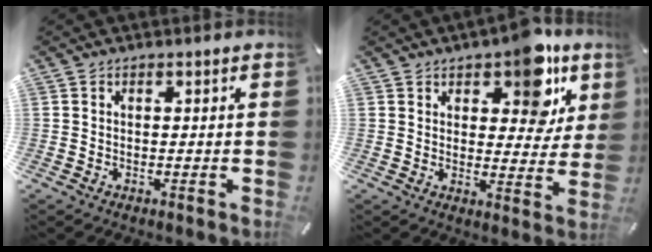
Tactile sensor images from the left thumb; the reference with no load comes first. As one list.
[{"total": 12.3, "force": [7.8, 6.3, 7.1], "torque": [-0.074, -0.052, 0.131]}]